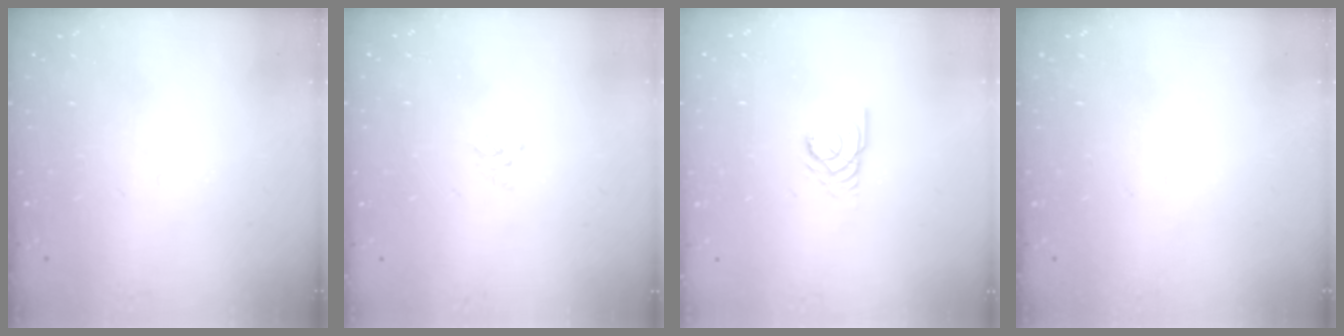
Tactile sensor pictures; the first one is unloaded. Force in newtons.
{"total": 1.5, "press": 1.4, "slide": 0.4}
{"total": 2.7, "press": 2.7, "slide": 0.2}
{"total": 0.0}